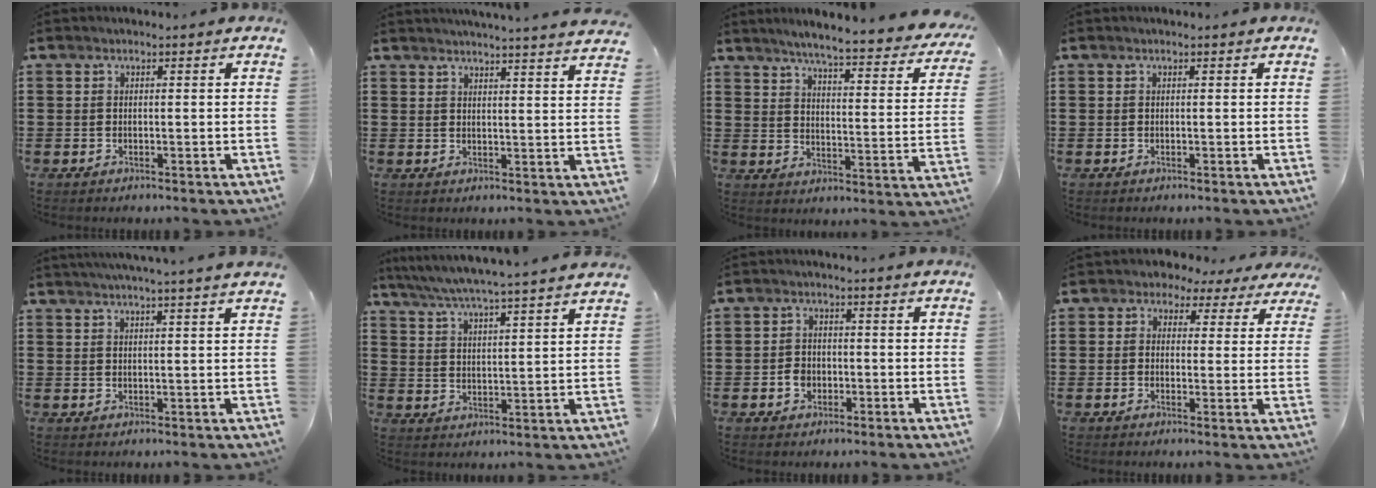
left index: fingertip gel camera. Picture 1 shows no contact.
{"total": 3.3, "force": [3.2, -0.9, 0.3], "torque": [-0.014, -0.020, 0.056]}
{"total": 5.3, "force": [4.6, -0.5, 2.5], "torque": [-0.064, -0.039, 0.068]}
{"total": 0.0}
{"total": 3.0, "force": [2.8, -0.9, 0.6], "torque": [-0.018, -0.010, 0.049]}
{"total": 5.1, "force": [4.7, -0.9, 1.9], "torque": [-0.057, -0.035, 0.077]}
{"total": 2.6, "force": [-0.8, 2.1, 1.2], "torque": [-0.027, 0.003, -0.017]}
{"total": 2.6, "force": [1.5, 2.1, 0.5], "torque": [-0.017, -0.003, 0.021]}